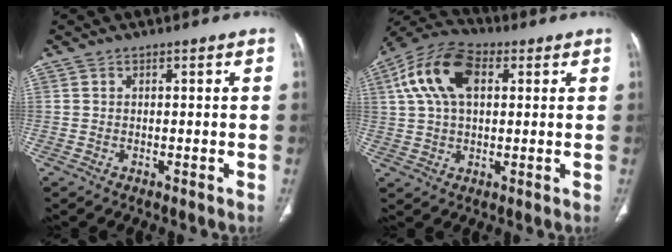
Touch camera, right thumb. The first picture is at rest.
{"total": 13.6, "force": [4.0, 8.0, 10.3], "torque": [-0.199, 0.021, 0.067]}